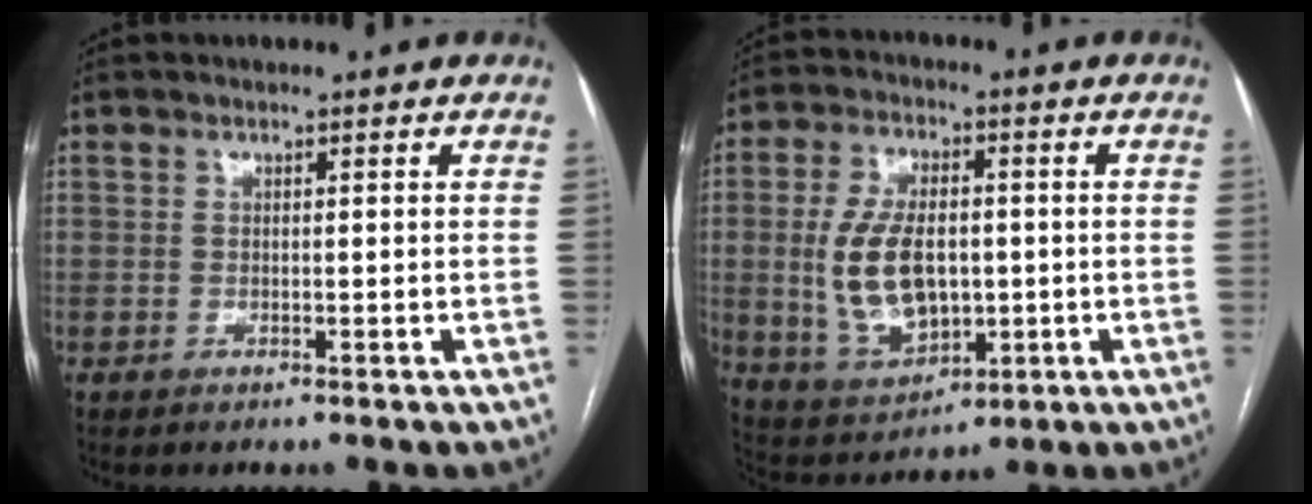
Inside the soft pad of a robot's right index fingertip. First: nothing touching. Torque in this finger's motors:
{"motor_torque": [1.66, 0.03, 0.92, 0.21]}